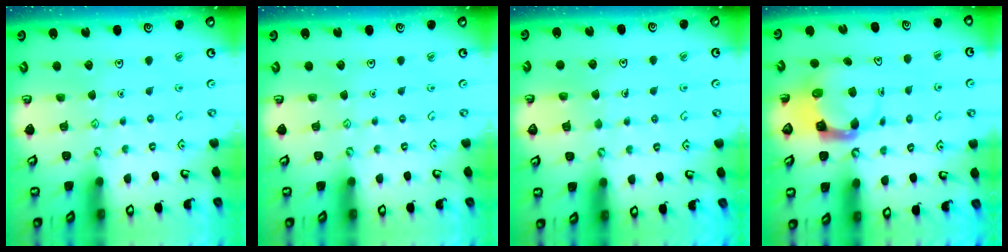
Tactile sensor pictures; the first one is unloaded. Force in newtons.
{"total": 0.0}
{"total": 3.9, "press": 3.9, "slide": 0.3}
{"total": 3.8, "press": 3.7, "slide": 0.5}